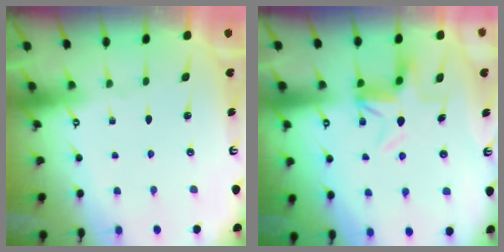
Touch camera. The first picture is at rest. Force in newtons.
{"total": 5.4, "press": 5.4, "slide": 0.3}